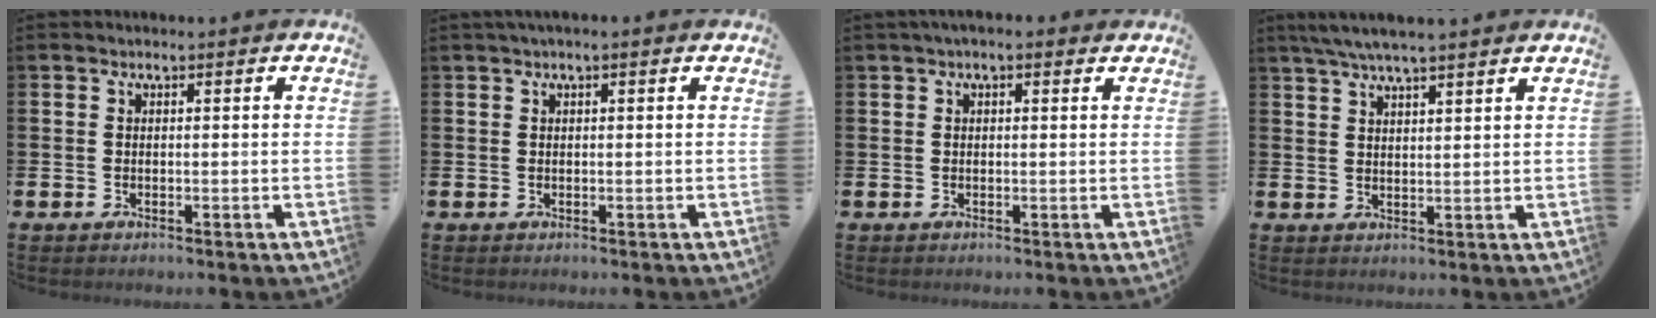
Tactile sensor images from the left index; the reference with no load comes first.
{"total": 0.7, "force": [0.4, 0.0, 0.6], "torque": [-0.010, 0.001, 0.008]}
{"total": 1.1, "force": [0.8, 0.3, 0.7], "torque": [-0.014, 0.004, 0.013]}
{"total": 5.0, "force": [4.5, 0.2, 2.1], "torque": [-0.053, -0.008, 0.081]}